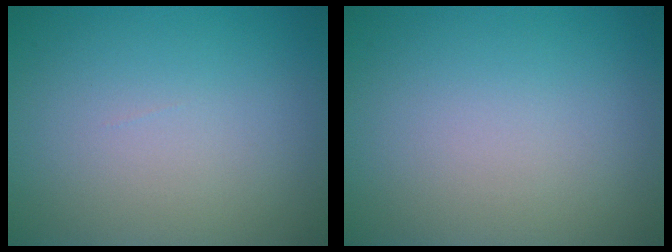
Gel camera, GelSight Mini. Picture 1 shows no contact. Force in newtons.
{"total": 0.0}